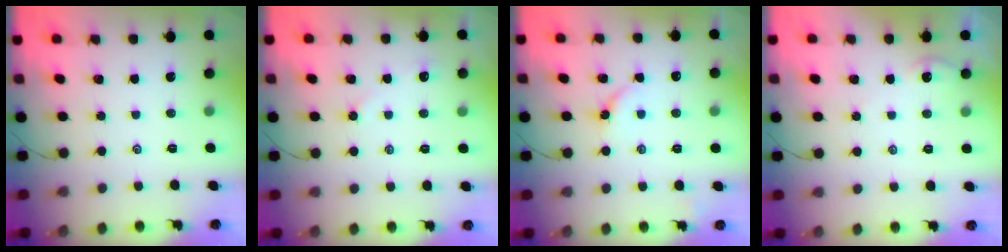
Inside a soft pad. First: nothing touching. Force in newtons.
{"total": 2.9, "press": 2.8, "slide": 0.6}
{"total": 3.4, "press": 3.4, "slide": 0.6}
{"total": 1.0, "press": 1.0, "slide": 0.2}